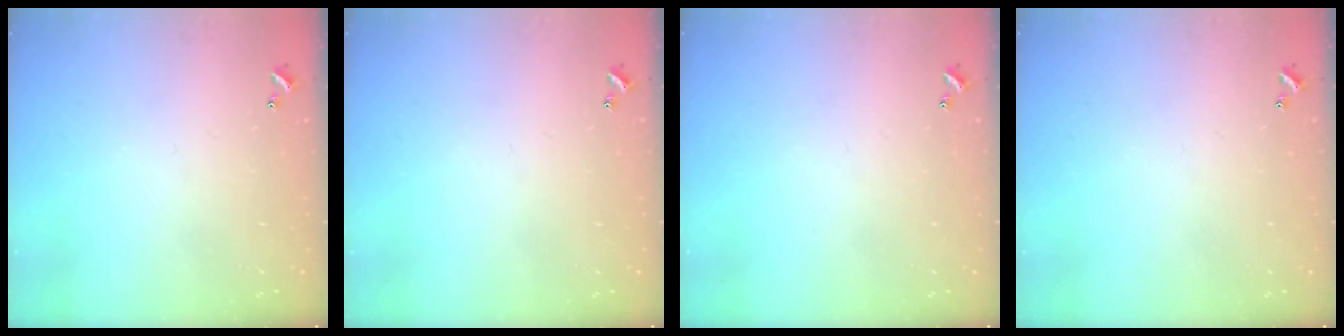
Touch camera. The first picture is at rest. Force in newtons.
{"total": 0.0}
{"total": 0.0}
{"total": 0.0}